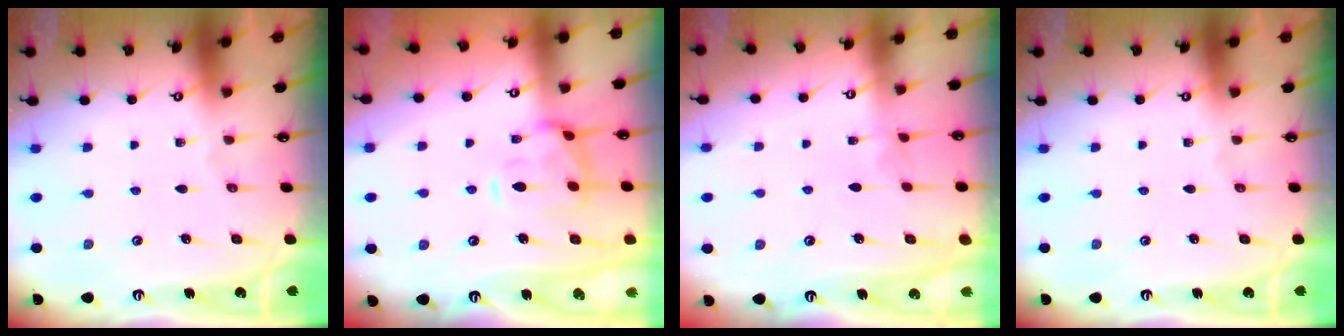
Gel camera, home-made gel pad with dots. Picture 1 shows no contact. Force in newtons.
{"total": 3.8, "press": 3.5, "slide": 1.5}
{"total": 2.3, "press": 2.3, "slide": 0.4}
{"total": 0.0}